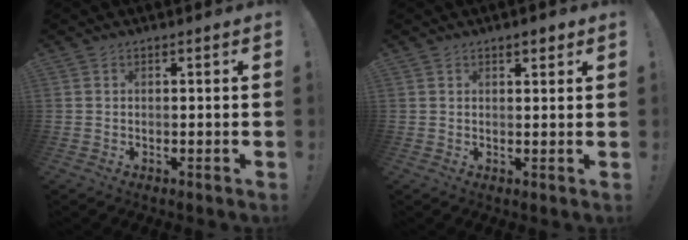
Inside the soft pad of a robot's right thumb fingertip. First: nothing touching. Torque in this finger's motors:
{"motor_torque": [-0.16, 0.29, 0.47, 0.05, -0.08]}